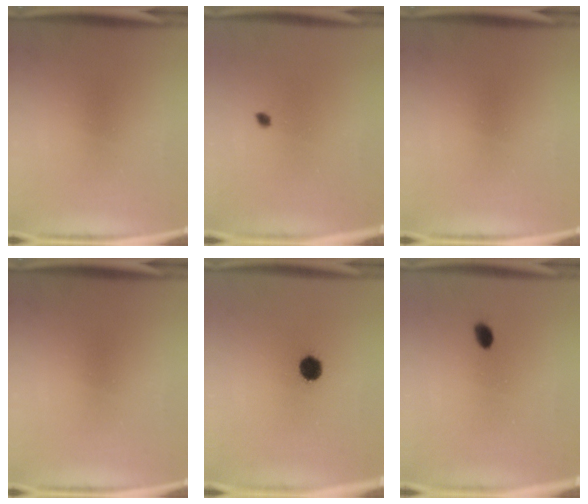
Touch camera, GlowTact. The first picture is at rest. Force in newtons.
{"total": 0.8}
{"total": 0.0}
{"total": 0.0}
{"total": 4.7}
{"total": 1.5}